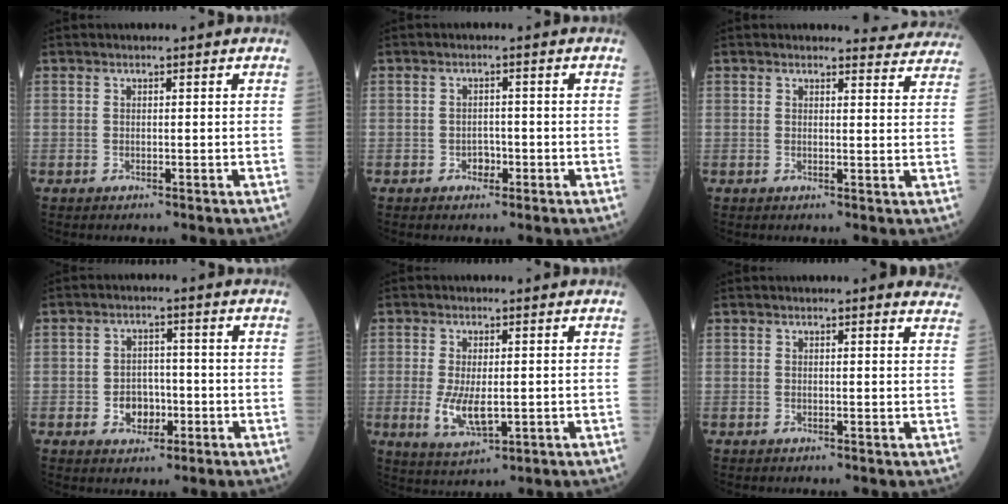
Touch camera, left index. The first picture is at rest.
{"total": 1.8, "force": [-0.9, 1.3, 0.9], "torque": [-0.007, 0.006, -0.014]}
{"total": 6.6, "force": [6.5, 1.1, -0.1], "torque": [0.022, -0.020, 0.046]}
{"total": 4.4, "force": [-1.4, 3.3, 2.6], "torque": [-0.041, 0.010, -0.020]}
{"total": 5.6, "force": [-0.7, 2.2, 5.1], "torque": [-0.105, -0.013, -0.003]}
{"total": 5.8, "force": [5.6, 0.8, 1.4], "torque": [0.002, -0.009, 0.029]}